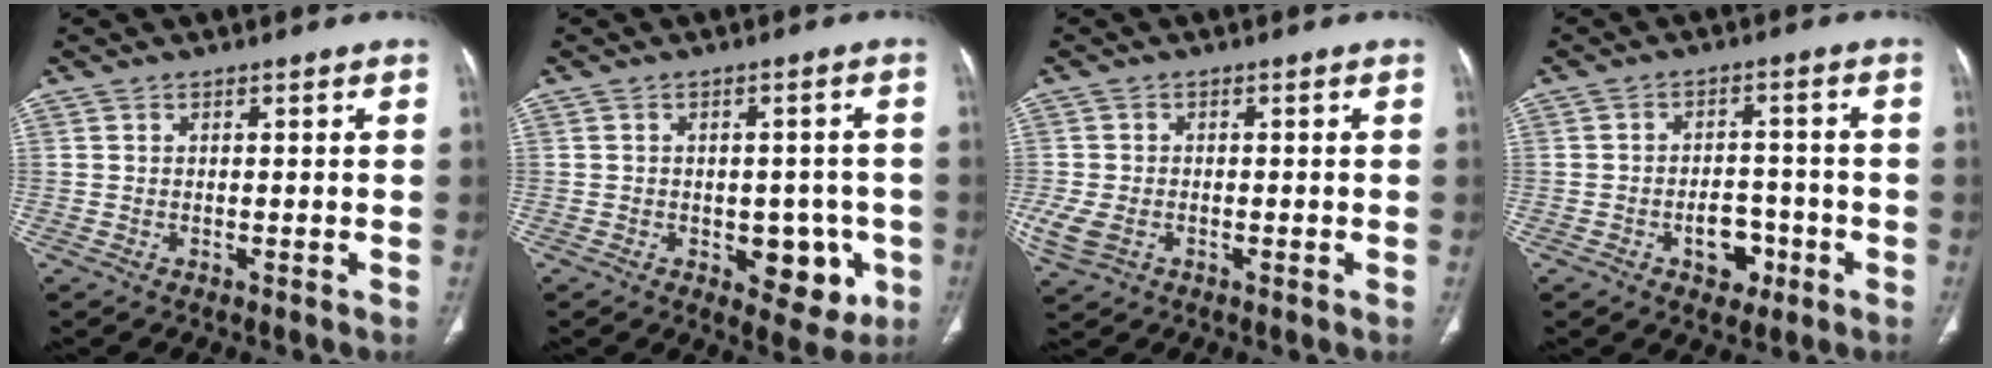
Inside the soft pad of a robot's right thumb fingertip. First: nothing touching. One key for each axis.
{"total": 9.0, "fx": -2.7, "fy": 5.5, "fz": 6.6, "tx": -0.039, "ty": 0.005, "tz": -0.025}
{"total": 5.2, "fx": -1.5, "fy": 3.6, "fz": 3.5, "tx": -0.088, "ty": 0.000, "tz": -0.022}
{"total": 6.2, "fx": -2.7, "fy": 4.3, "fz": 3.7, "tx": -0.028, "ty": 0.026, "tz": -0.035}